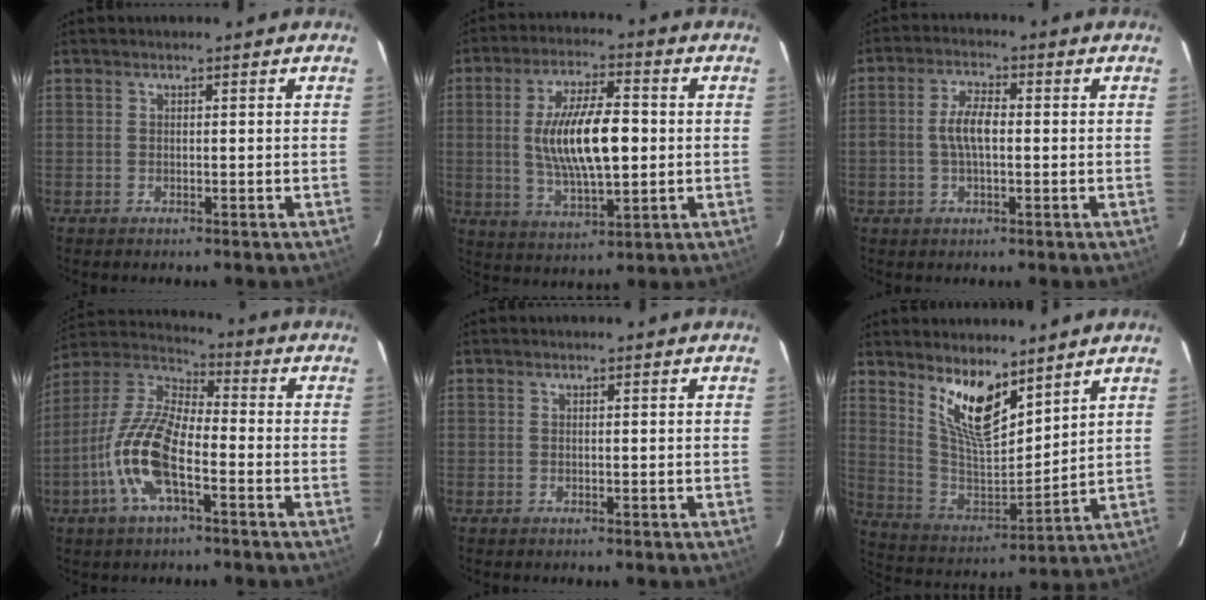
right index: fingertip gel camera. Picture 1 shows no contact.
{"total": 14.5, "force": [0.3, 5.2, 13.6], "torque": [-0.250, 0.000, 0.012]}
{"total": 5.4, "force": [-0.2, 2.4, 4.9], "torque": [-0.097, 0.010, -0.004]}
{"total": 14.2, "force": [-5.1, 5.1, 12.2], "torque": [-0.260, 0.000, -0.106]}
{"total": 0.0}
{"total": 12.7, "force": [8.6, 4.3, 8.3], "torque": [-0.157, -0.011, 0.173]}